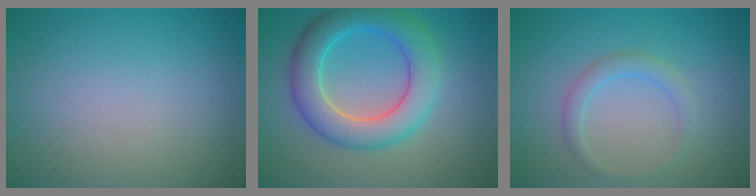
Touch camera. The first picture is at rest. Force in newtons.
{"total": 6.6, "press": 6.6, "slide": 0.2}
{"total": 1.8, "press": 1.8, "slide": 0.0}